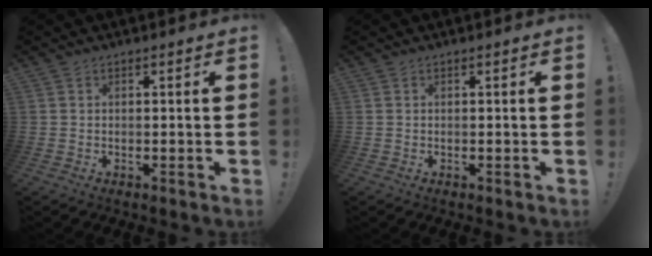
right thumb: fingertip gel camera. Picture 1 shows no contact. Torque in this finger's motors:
{"motor_torque": [-0.10, 0.10, 0.00, 0.00, 0.00]}